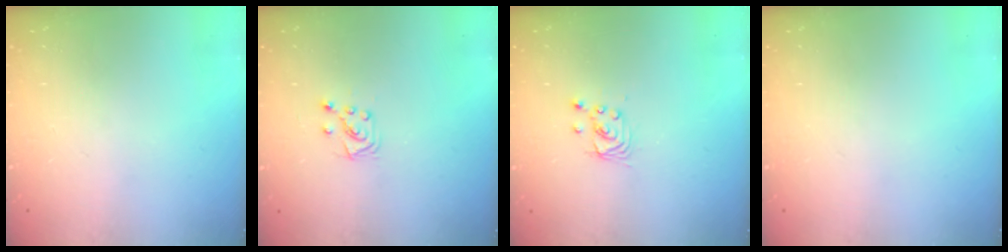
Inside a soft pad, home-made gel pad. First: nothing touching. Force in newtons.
{"total": 6.4, "press": 6.4, "slide": 0.6}
{"total": 2.8, "press": 2.8, "slide": 0.2}
{"total": 0.0}